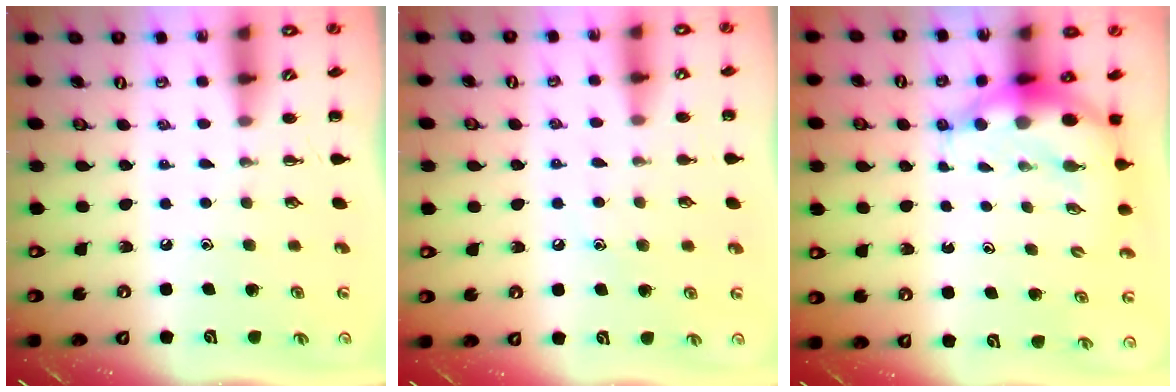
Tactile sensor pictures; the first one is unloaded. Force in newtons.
{"total": 6.8, "press": 6.6, "slide": 1.7}
{"total": 8.0, "press": 7.7, "slide": 2.0}